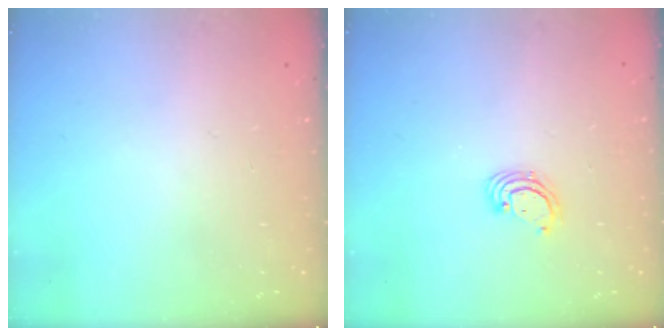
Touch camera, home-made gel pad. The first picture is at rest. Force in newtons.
{"total": 3.4, "press": 3.4, "slide": 0.3}